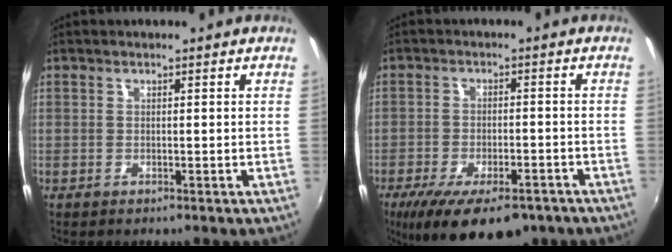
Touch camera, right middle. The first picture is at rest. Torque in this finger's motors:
{"motor_torque": [1.27, -0.86, 0.31, 0.16]}